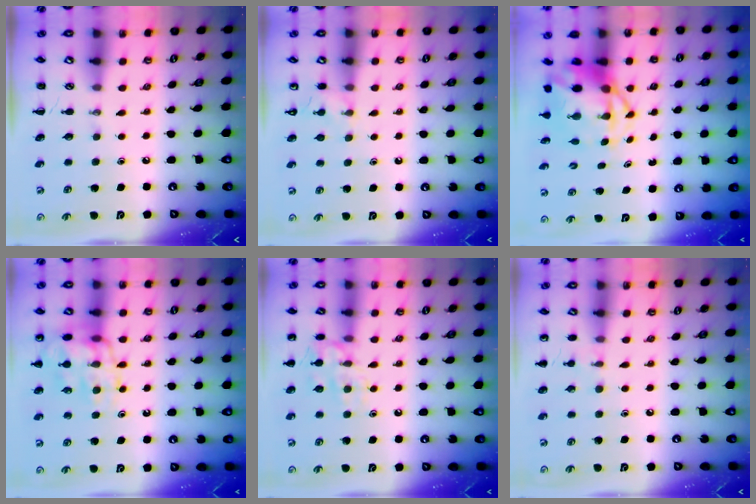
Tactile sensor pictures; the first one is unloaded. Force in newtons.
{"total": 3.7, "press": 3.5, "slide": 1.4}
{"total": 7.2, "press": 6.9, "slide": 2.1}
{"total": 18.2, "press": 18.1, "slide": 2.5}
{"total": 11.8, "press": 11.7, "slide": 1.0}
{"total": 6.1, "press": 5.7, "slide": 2.0}